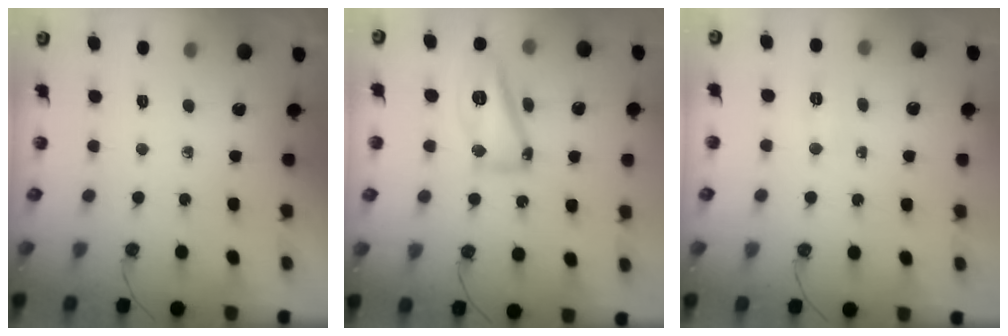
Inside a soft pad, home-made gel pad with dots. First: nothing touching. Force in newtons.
{"total": 13.8, "press": 13.8, "slide": 1.2}
{"total": 4.3, "press": 4.2, "slide": 0.9}